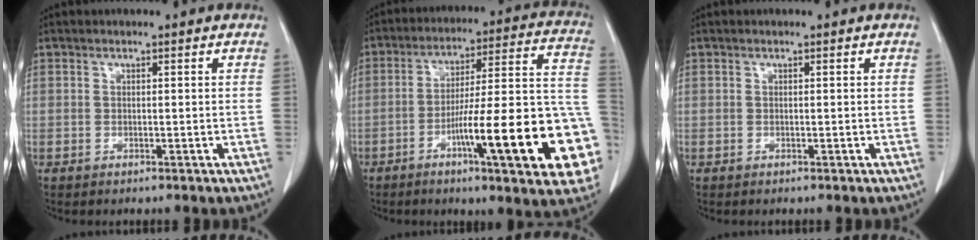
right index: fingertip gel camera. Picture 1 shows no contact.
{"total": 22.7, "force": [-7.9, 2.1, 21.2], "torque": [-0.220, 0.015, -0.108]}
{"total": 0.0}